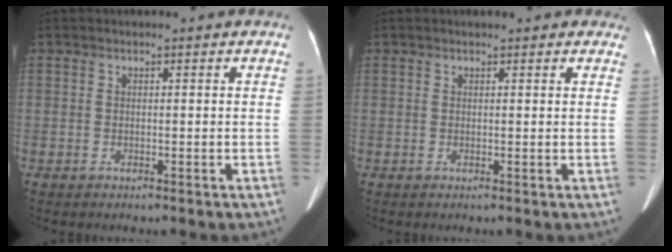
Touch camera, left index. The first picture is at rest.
{"total": 3.7, "force": [3.0, 1.4, 1.5], "torque": [-0.007, 0.017, 0.025]}